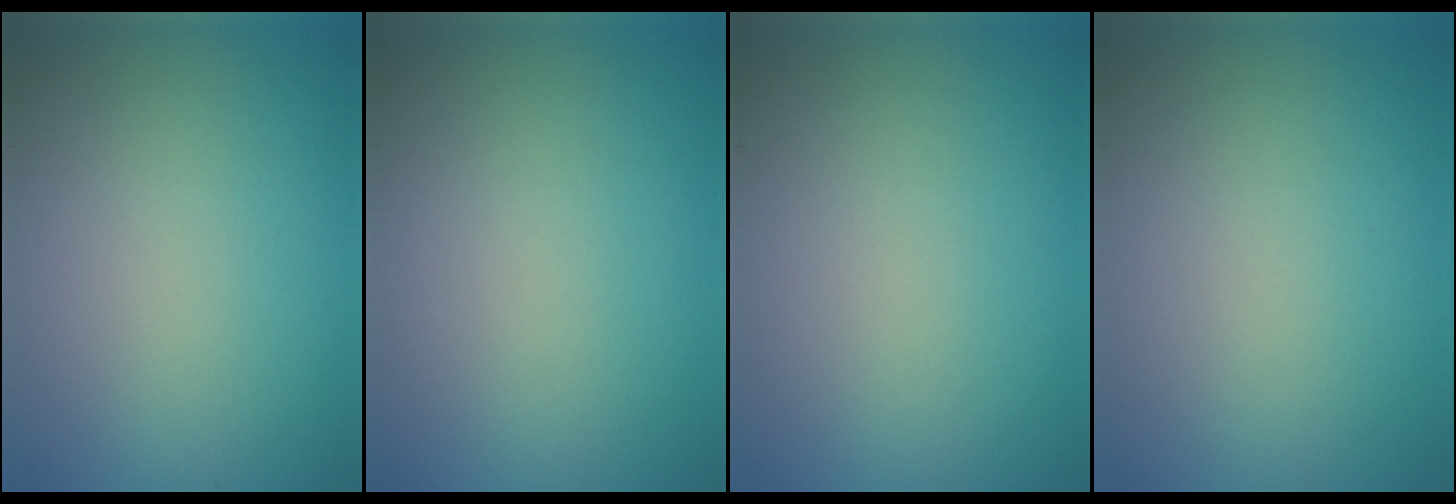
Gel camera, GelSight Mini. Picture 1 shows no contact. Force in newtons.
{"total": 0.0}
{"total": 0.0}
{"total": 0.0}